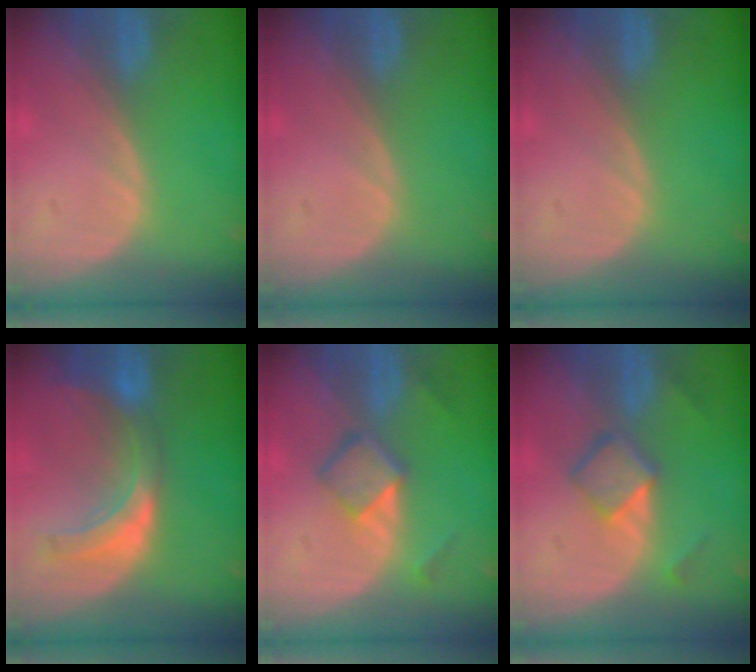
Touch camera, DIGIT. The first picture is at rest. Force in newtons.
{"total": 0.0}
{"total": 0.0}
{"total": 7.4, "press": 6.8, "slide": 2.9}
{"total": 5.0, "press": 4.6, "slide": 2.0}
{"total": 5.1, "press": 4.7, "slide": 1.8}